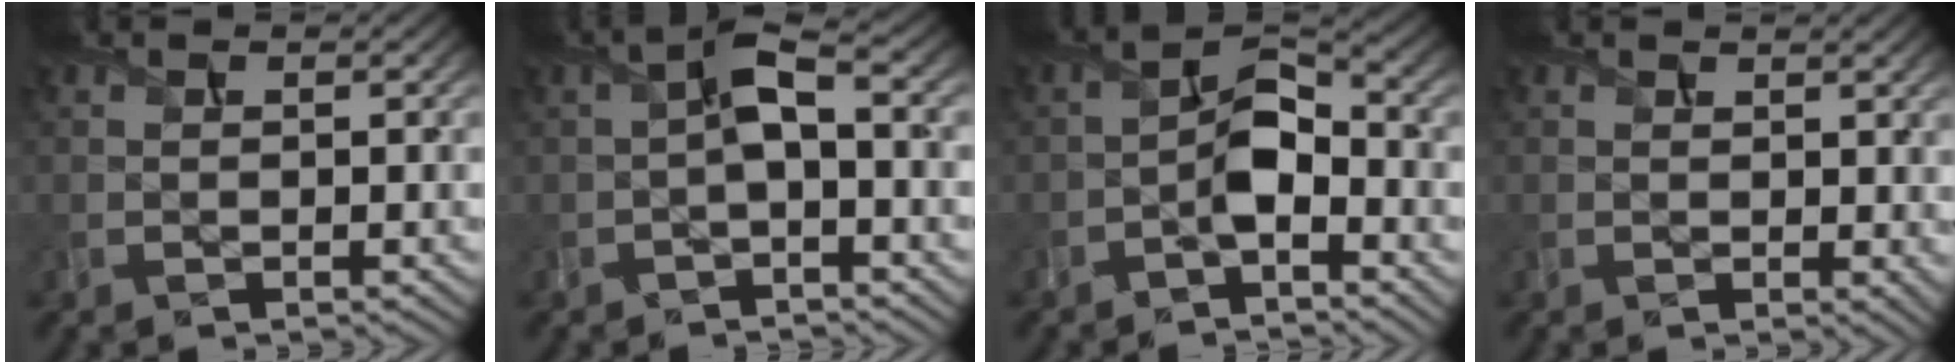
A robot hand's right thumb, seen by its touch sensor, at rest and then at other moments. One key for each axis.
{"total": 4.1, "fx": -0.5, "fy": 1.4, "fz": 3.8, "tx": -0.079, "ty": 0.014, "tz": -0.017}
{"total": 4.9, "fx": -2.0, "fy": 2.2, "fz": 3.9, "tx": -0.067, "ty": 0.012, "tz": -0.046}
{"total": 1.7, "fx": 1.0, "fy": 0.7, "fz": 1.1, "tx": -0.015, "ty": -0.005, "tz": 0.021}